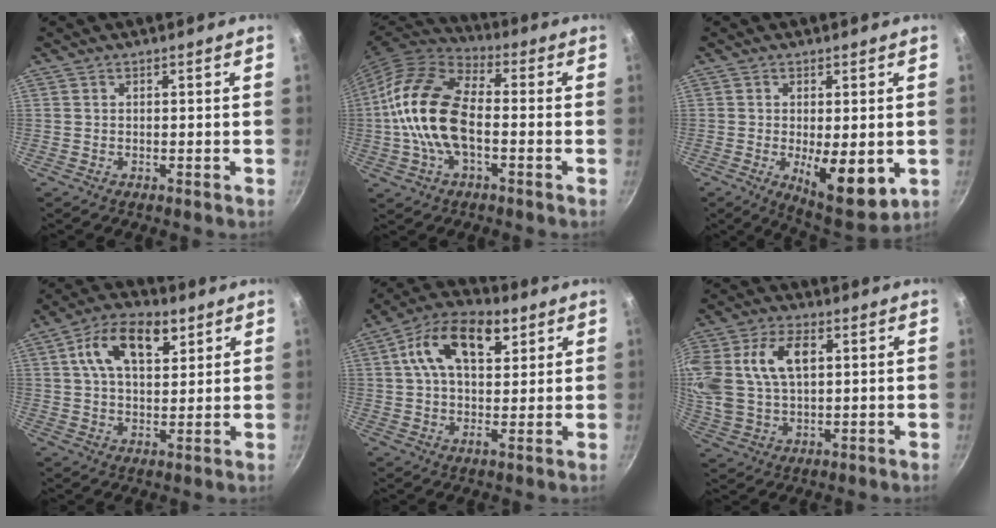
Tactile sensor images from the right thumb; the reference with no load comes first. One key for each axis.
{"total": 16.9, "fx": -1.6, "fy": 8.9, "fz": 14.2, "tx": -0.288, "ty": 0.032, "tz": -0.037}
{"total": 11.2, "fx": -2.4, "fy": 4.3, "fz": 10.0, "tx": -0.137, "ty": -0.023, "tz": -0.023}
{"total": 12.9, "fx": 5.2, "fy": 7.1, "fz": 9.4, "tx": -0.147, "ty": 0.001, "tz": 0.087}
{"total": 15.2, "fx": 5.6, "fy": 8.4, "fz": 11.4, "tx": -0.177, "ty": 0.009, "tz": 0.090}
{"total": 17.3, "fx": 4.1, "fy": 10.6, "fz": 13.0, "tx": -0.289, "ty": 0.009, "tz": 0.079}